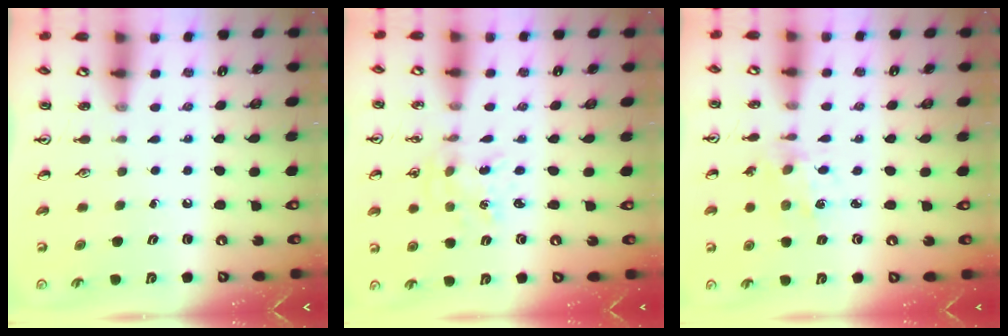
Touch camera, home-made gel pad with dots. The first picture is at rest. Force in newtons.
{"total": 1.7, "press": 1.7, "slide": 0.3}
{"total": 2.0, "press": 2.0, "slide": 0.5}